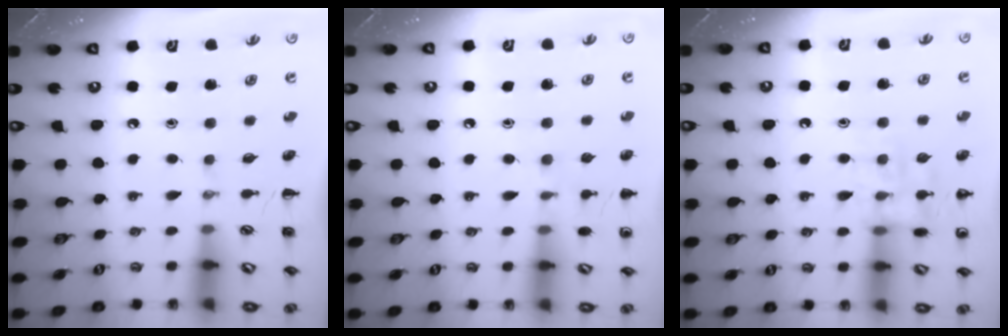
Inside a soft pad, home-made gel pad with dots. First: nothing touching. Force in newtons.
{"total": 7.0, "press": 6.6, "slide": 2.2}
{"total": 10.7, "press": 10.7, "slide": 0.3}